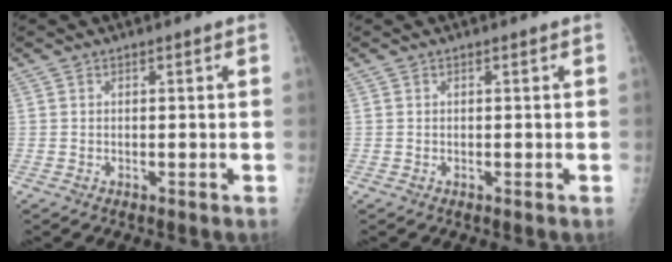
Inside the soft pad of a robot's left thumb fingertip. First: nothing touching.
{"total": 0.0}